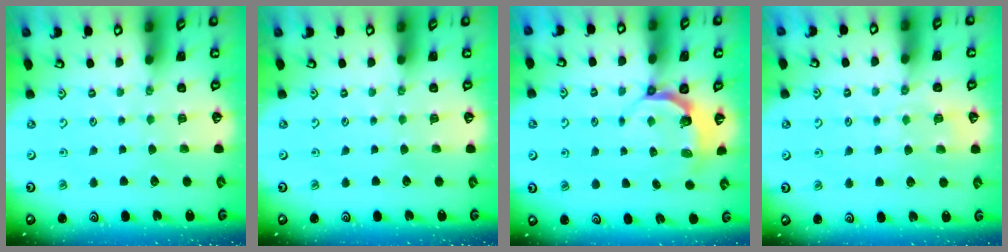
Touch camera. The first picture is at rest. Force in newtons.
{"total": 0.0}
{"total": 4.6, "press": 3.5, "slide": 3.0}
{"total": 5.6, "press": 5.5, "slide": 0.9}